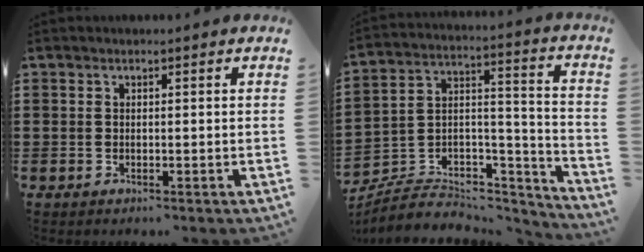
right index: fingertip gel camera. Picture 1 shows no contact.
{"total": 4.8, "force": [-3.4, 3.2, 1.1], "torque": [-0.028, -0.002, -0.066]}